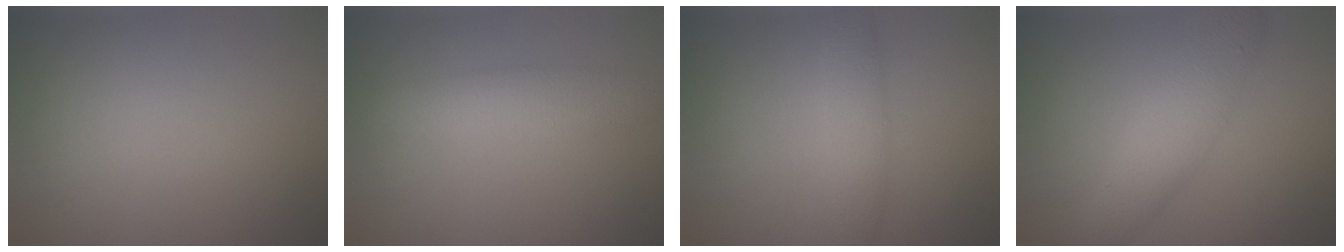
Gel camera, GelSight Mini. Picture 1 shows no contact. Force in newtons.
{"total": 3.4, "press": 3.4, "slide": 0.1}
{"total": 2.5, "press": 2.5, "slide": 0.1}
{"total": 4.7, "press": 4.7, "slide": 0.1}